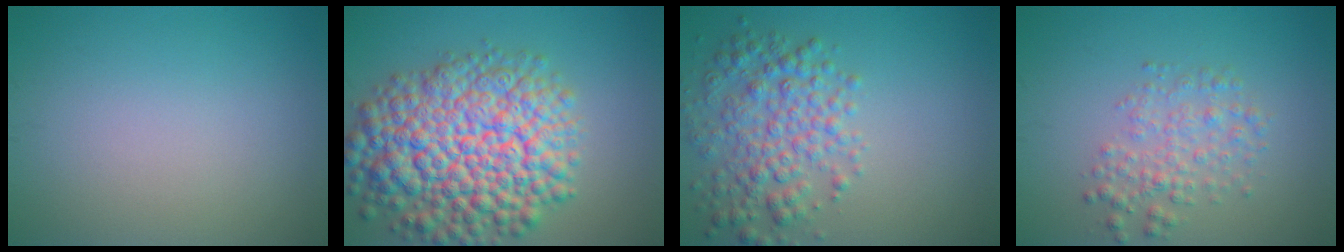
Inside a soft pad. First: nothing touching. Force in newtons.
{"total": 12.4, "press": 12.4, "slide": 0.5}
{"total": 4.9, "press": 4.9, "slide": 0.1}
{"total": 2.9, "press": 2.9, "slide": 0.1}